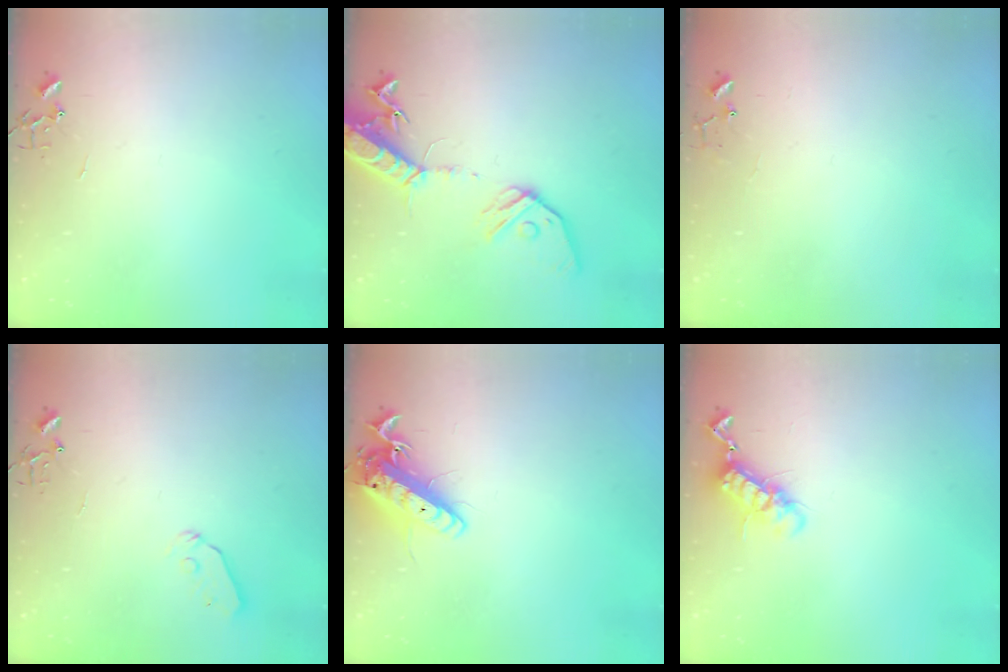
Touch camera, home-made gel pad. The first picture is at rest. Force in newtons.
{"total": 16.0, "press": 15.7, "slide": 3.0}
{"total": 6.1, "press": 6.0, "slide": 0.4}
{"total": 5.3, "press": 5.2, "slide": 0.6}
{"total": 13.5, "press": 13.3, "slide": 2.3}
{"total": 11.1, "press": 11.1, "slide": 0.7}